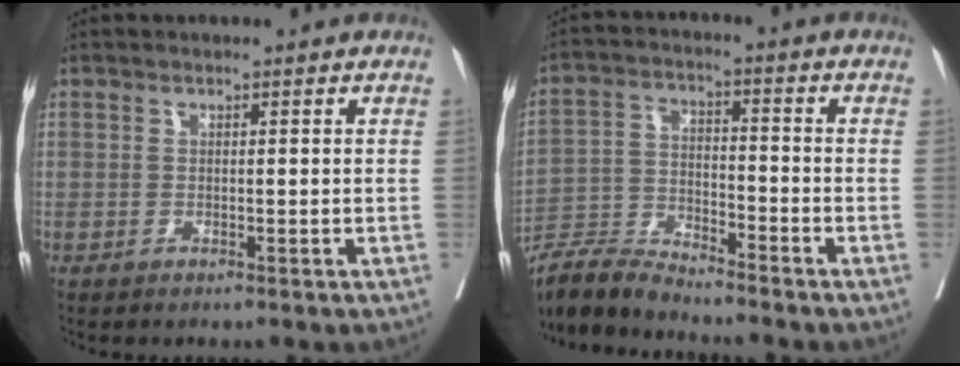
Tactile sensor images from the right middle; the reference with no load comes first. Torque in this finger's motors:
{"motor_torque": [-0.18, -0.18, 0.00, 0.00]}